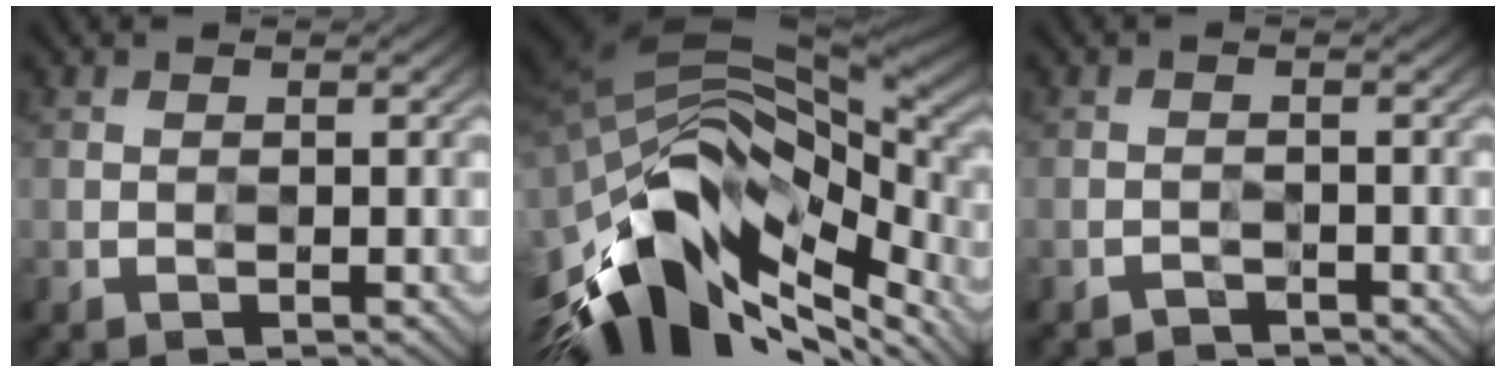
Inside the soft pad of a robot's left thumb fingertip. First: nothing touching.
{"total": 14.9, "force": [-7.2, 7.2, 10.9], "torque": [-0.236, -0.003, -0.133]}
{"total": 1.7, "force": [-1.3, -0.1, -1.2], "torque": [0.025, 0.005, -0.026]}